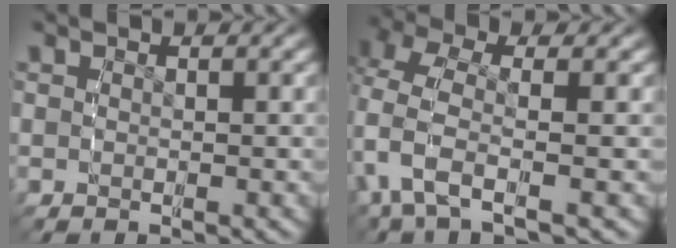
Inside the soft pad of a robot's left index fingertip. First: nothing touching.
{"total": 5.5, "force": [-0.1, 3.6, 4.2], "torque": [-0.127, -0.010, -0.005]}